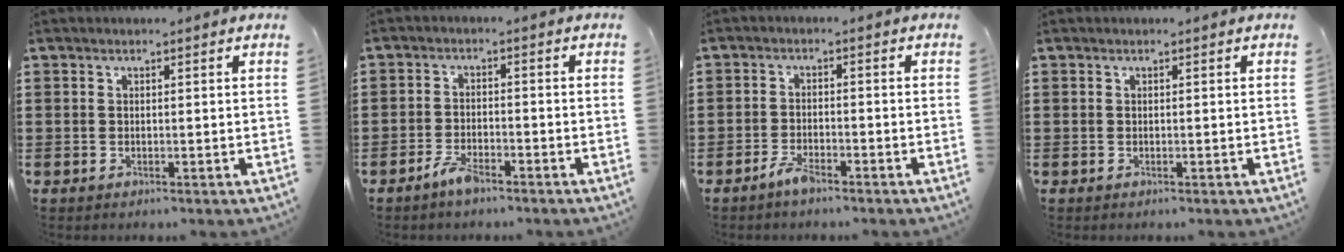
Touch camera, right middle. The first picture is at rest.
{"total": 3.2, "force": [-2.7, 1.1, 1.4], "torque": [-0.033, 0.006, -0.053]}
{"total": 2.8, "force": [-2.4, 0.7, 1.3], "torque": [-0.029, 0.004, -0.047]}
{"total": 0.0}